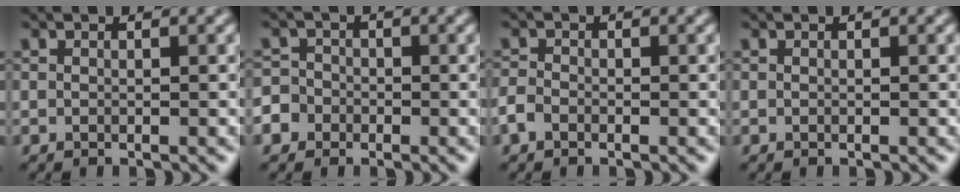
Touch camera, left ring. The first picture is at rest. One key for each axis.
{"total": 4.9, "fx": -2.7, "fy": 4.0, "fz": 1.0, "tx": -0.010, "ty": -0.003, "tz": -0.063}
{"total": 1.4, "fx": -0.9, "fy": 0.9, "fz": 0.7, "tx": -0.013, "ty": 0.002, "tz": -0.022}
{"total": 0.0}